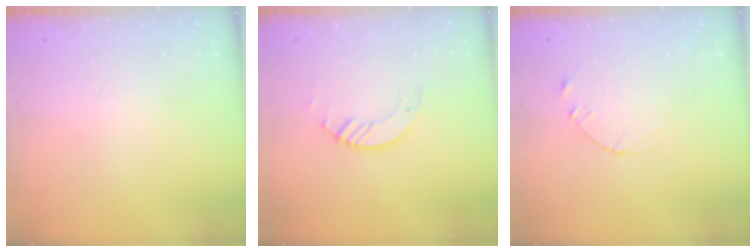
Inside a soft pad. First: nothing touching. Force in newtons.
{"total": 2.9, "press": 2.9, "slide": 0.3}
{"total": 2.4, "press": 2.3, "slide": 0.2}